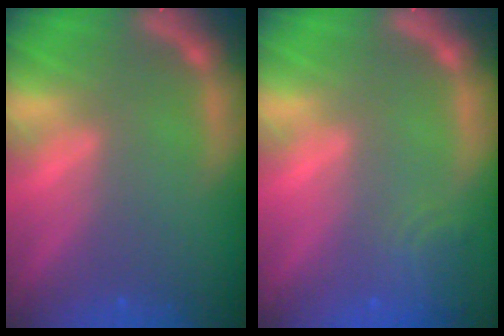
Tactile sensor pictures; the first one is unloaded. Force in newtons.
{"total": 2.9}